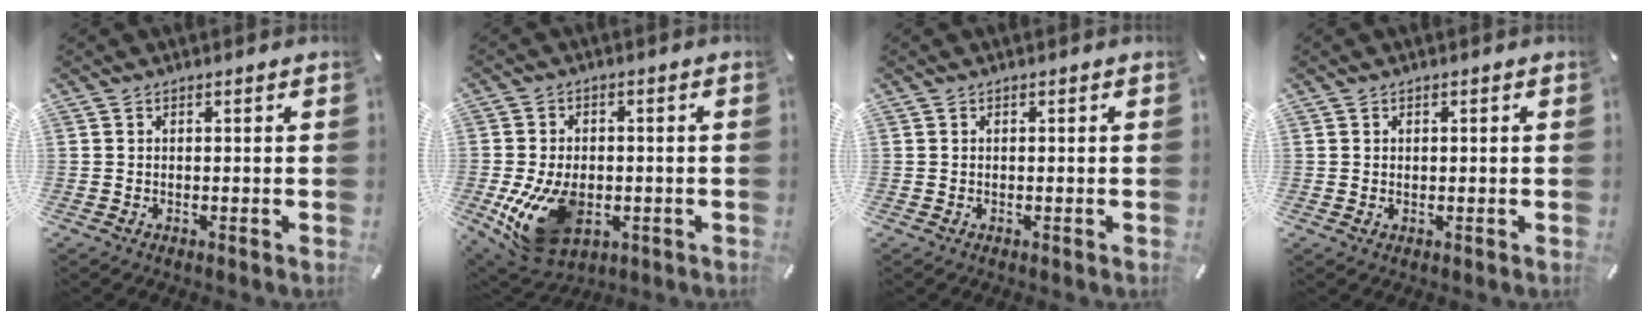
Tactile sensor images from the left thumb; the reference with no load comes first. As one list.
[{"total": 14.6, "force": [-3.4, 10.0, 10.1], "torque": [-0.189, -0.001, -0.054]}, {"total": 0.0}, {"total": 0.6, "force": [0.2, 0.5, 0.2], "torque": [-0.005, 0.002, 0.003]}]